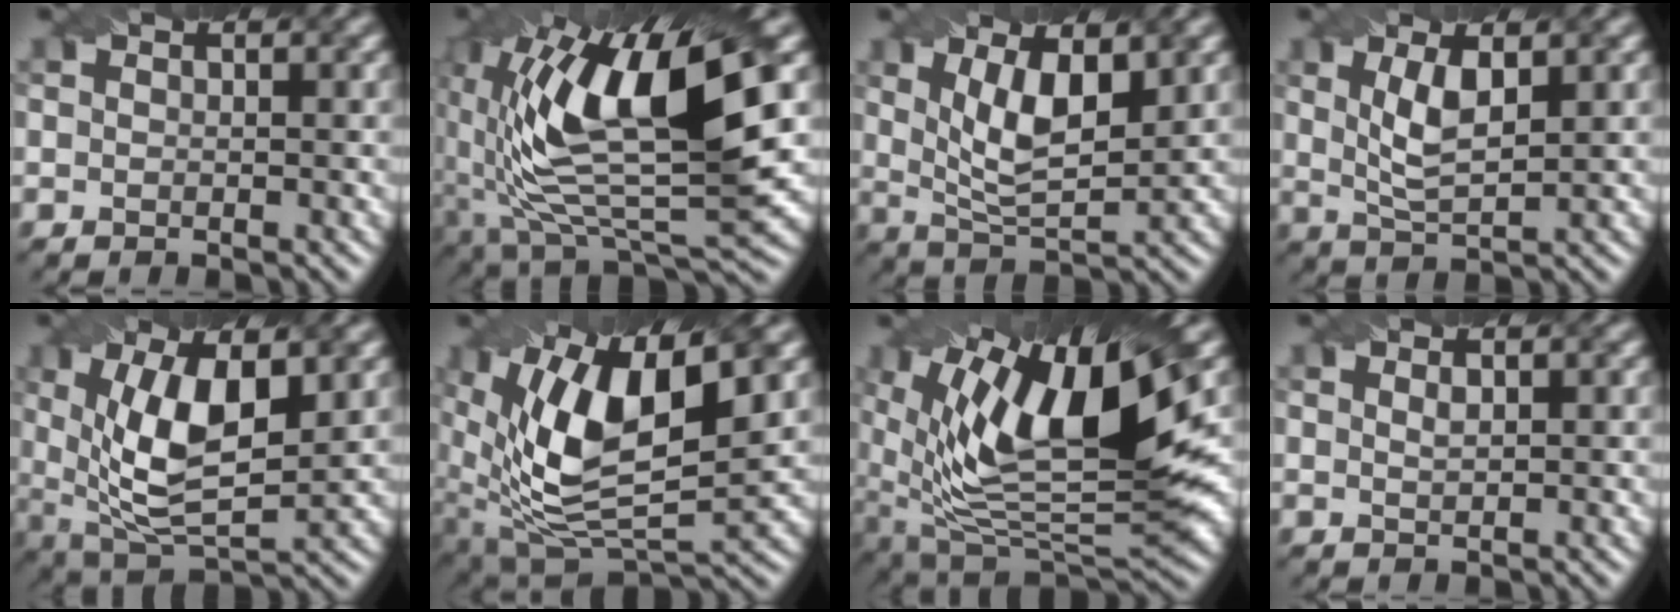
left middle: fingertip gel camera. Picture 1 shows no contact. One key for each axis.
{"total": 14.6, "fx": 2.9, "fy": 5.8, "fz": 13.1, "tx": -0.245, "ty": -0.007, "tz": 0.047}
{"total": 6.2, "fx": 1.9, "fy": 2.3, "fz": 5.4, "tx": -0.106, "ty": -0.005, "tz": 0.040}
{"total": 4.1, "fx": 1.2, "fy": 1.5, "fz": 3.6, "tx": -0.081, "ty": -0.004, "tz": 0.026}
{"total": 9.7, "fx": 1.7, "fy": 4.3, "fz": 8.5, "tx": -0.161, "ty": -0.004, "tz": 0.027}
{"total": 14.2, "fx": 3.6, "fy": 6.6, "fz": 12.0, "tx": -0.218, "ty": 0.002, "tz": 0.066}
{"total": 14.2, "fx": 4.7, "fy": 5.3, "fz": 12.4, "tx": -0.223, "ty": 0.001, "tz": 0.081}
{"total": 0.9, "fx": 0.4, "fy": 0.3, "fz": 0.8, "tx": -0.014, "ty": 0.000, "tz": 0.009}